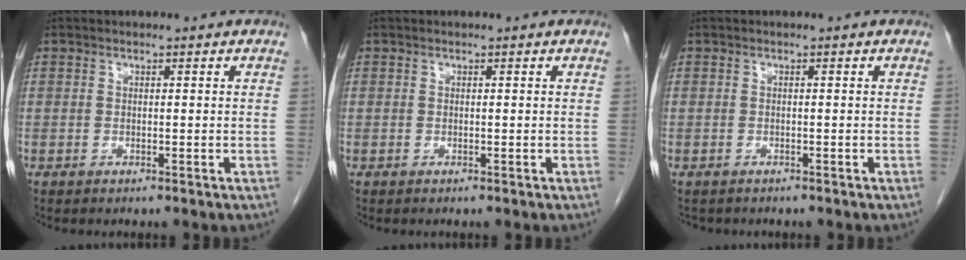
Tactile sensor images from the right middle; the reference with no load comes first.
{"total": 0.0}
{"total": 1.7, "force": [-1.5, 0.8, 0.3], "torque": [-0.014, -0.002, -0.018]}